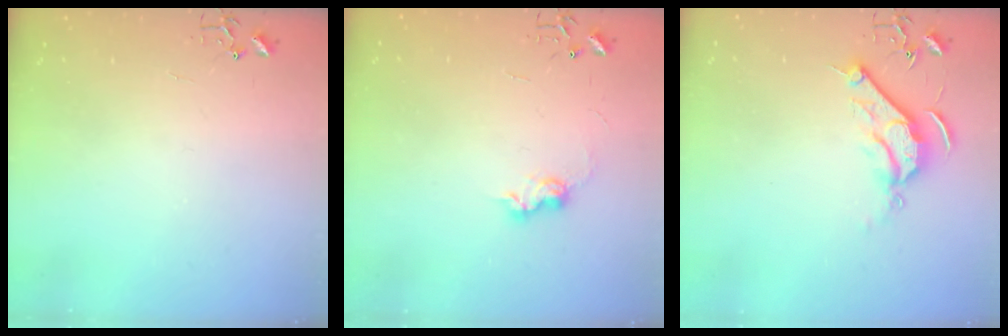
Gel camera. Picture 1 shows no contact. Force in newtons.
{"total": 7.4, "press": 7.4, "slide": 0.4}
{"total": 9.1, "press": 9.1, "slide": 0.1}